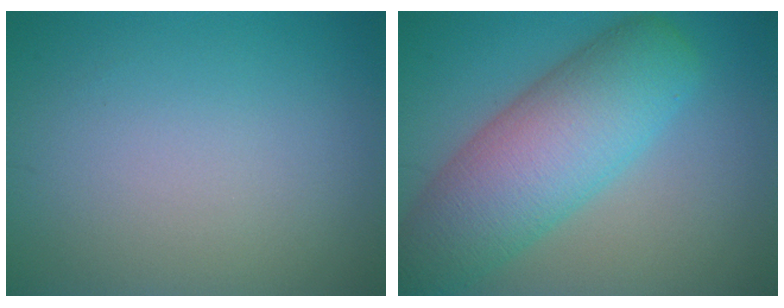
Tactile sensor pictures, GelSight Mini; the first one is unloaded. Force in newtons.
{"total": 9.5, "press": 9.5, "slide": 0.3}